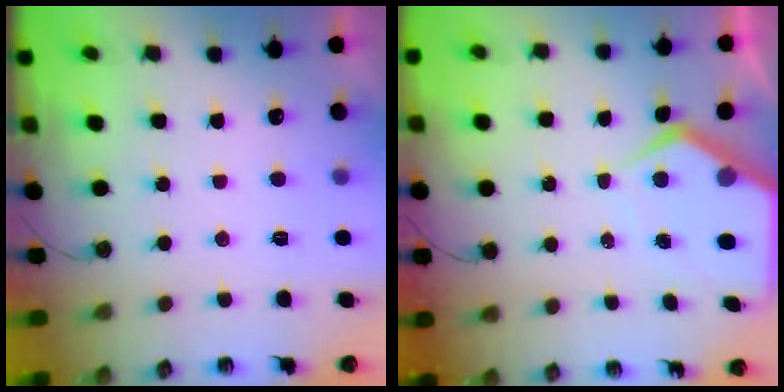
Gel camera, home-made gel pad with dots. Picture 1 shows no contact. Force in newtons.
{"total": 7.7, "press": 7.7, "slide": 0.8}